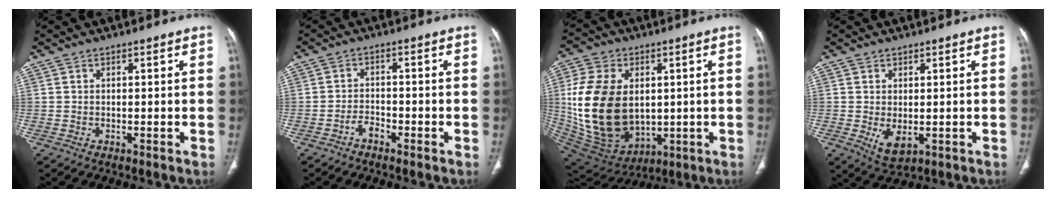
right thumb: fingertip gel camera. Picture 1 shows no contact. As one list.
[{"total": 2.4, "force": [-1.8, 1.2, 1.2], "torque": [-0.020, 0.016, -0.034]}, {"total": 22.5, "force": [1.4, 15.4, 16.3], "torque": [-0.317, -0.016, 0.054]}, {"total": 4.3, "force": [-0.7, 2.5, 3.5], "torque": [-0.057, -0.010, 0.004]}]